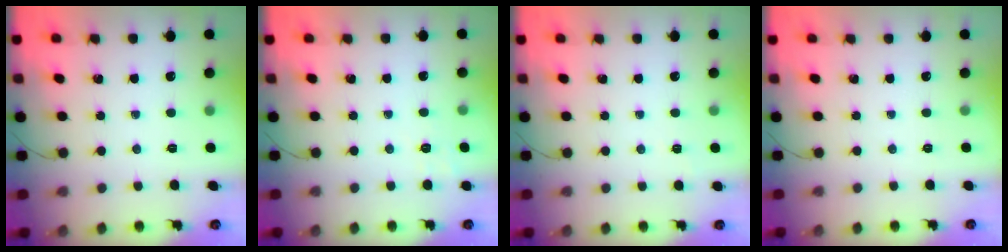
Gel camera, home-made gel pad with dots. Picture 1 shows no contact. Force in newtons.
{"total": 1.8, "press": 0.5, "slide": 1.7}
{"total": 2.0, "press": 1.6, "slide": 1.2}
{"total": 2.5, "press": 2.4, "slide": 0.5}